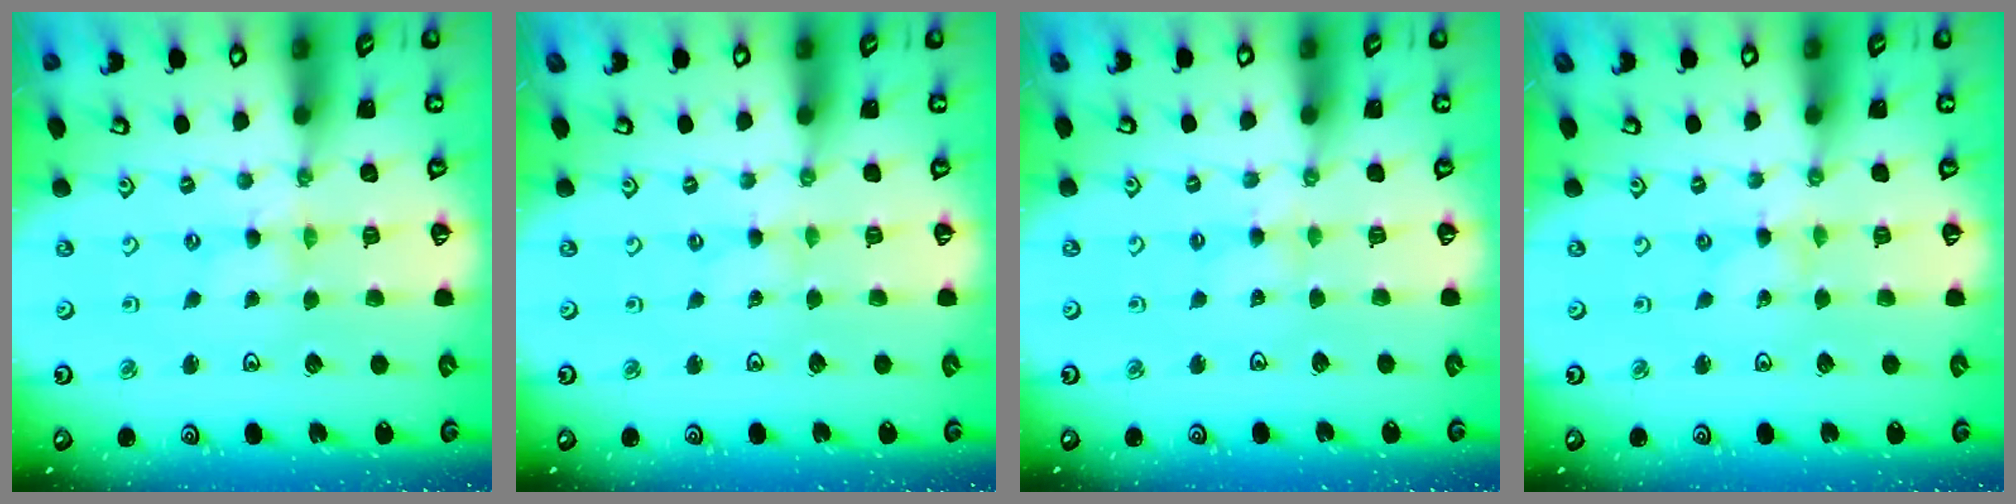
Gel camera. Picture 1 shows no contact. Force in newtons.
{"total": 0.0}
{"total": 2.3, "press": 2.3, "slide": 0.4}
{"total": 0.0}